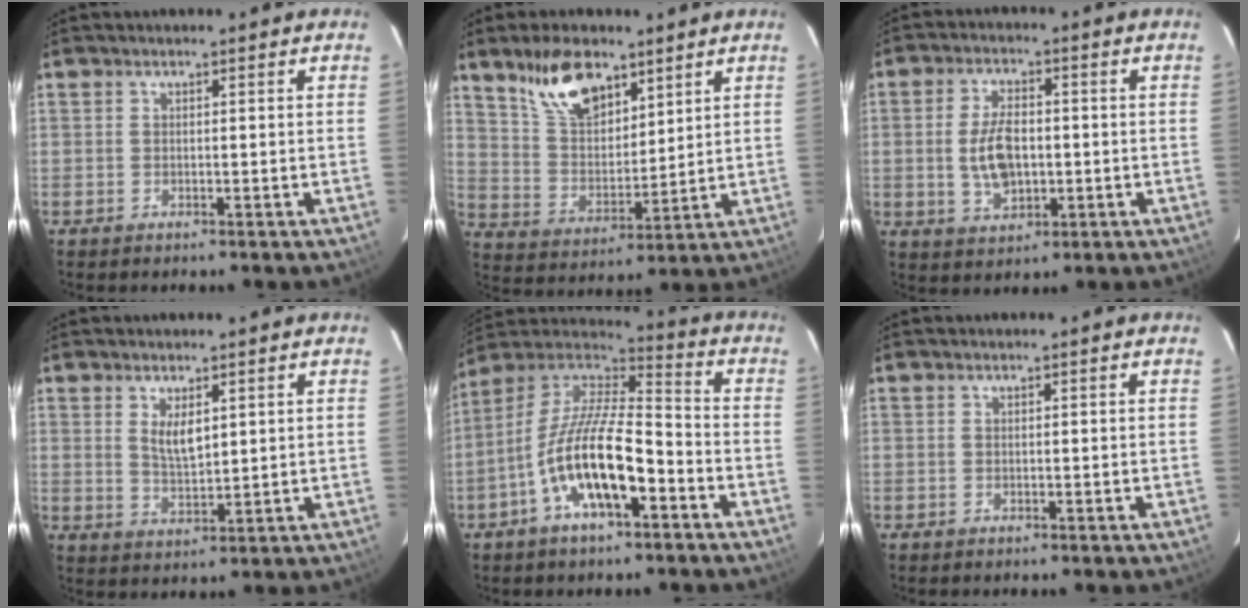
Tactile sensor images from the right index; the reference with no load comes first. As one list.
[{"total": 12.8, "force": [8.4, 6.1, 7.4], "torque": [-0.136, 0.017, 0.166]}, {"total": 8.6, "force": [-0.6, 5.0, 7.0], "torque": [-0.137, 0.004, -0.004]}, {"total": 4.7, "force": [1.9, 2.1, 3.8], "torque": [-0.065, -0.004, 0.039]}, {"total": 16.7, "force": [-7.0, 5.7, 14.0], "torque": [-0.270, -0.002, -0.136]}, {"total": 0.0}]